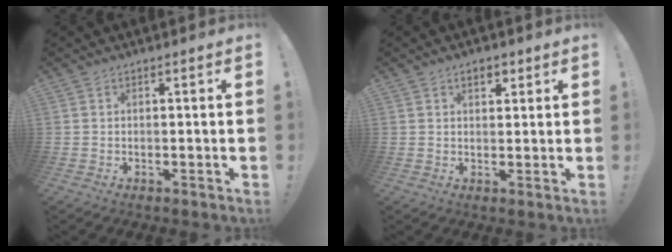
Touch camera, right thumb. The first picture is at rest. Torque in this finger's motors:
{"motor_torque": [0.00, 0.00, 0.26, 0.34, 0.00]}